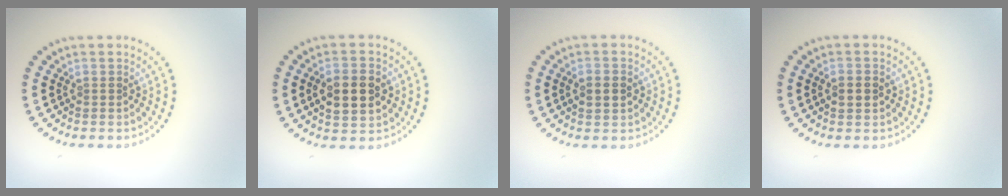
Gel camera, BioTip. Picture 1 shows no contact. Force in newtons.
{"total": 4.6, "press": 4.6, "slide": 0.3}
{"total": 2.4, "press": 2.4, "slide": 0.2}
{"total": 2.1, "press": 2.1, "slide": 0.1}